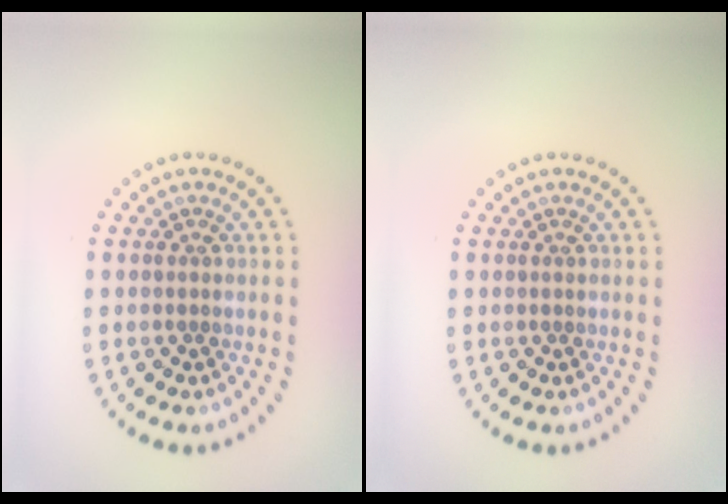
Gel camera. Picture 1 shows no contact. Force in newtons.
{"total": 0.0}